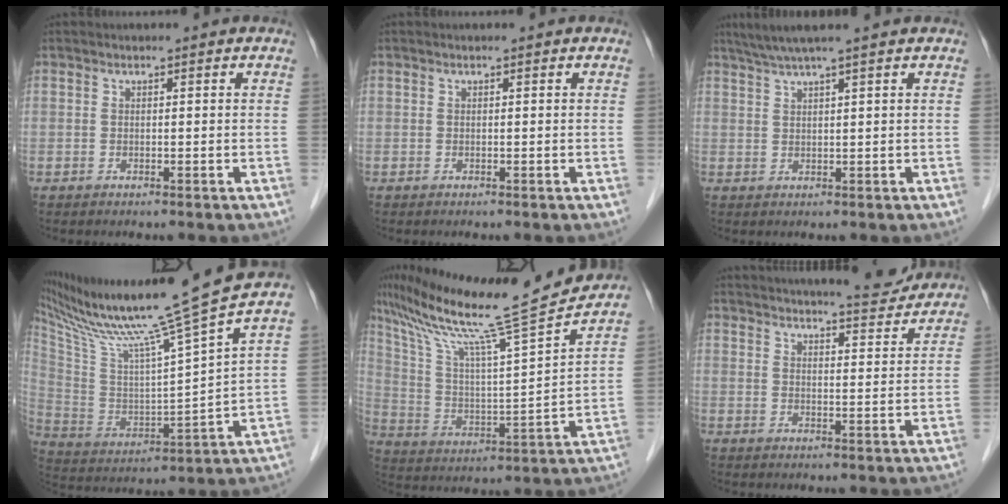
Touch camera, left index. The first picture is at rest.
{"total": 0.0}
{"total": 5.5, "force": [4.4, -1.2, 3.1], "torque": [-0.052, 0.025, 0.080]}
{"total": 22.5, "force": [18.6, -2.6, 12.4], "torque": [-0.227, -0.047, 0.312]}
{"total": 20.9, "force": [18.0, -1.7, 10.4], "torque": [-0.192, -0.020, 0.291]}
{"total": 11.7, "force": [11.1, 1.1, 3.5], "torque": [-0.049, -0.004, 0.140]}